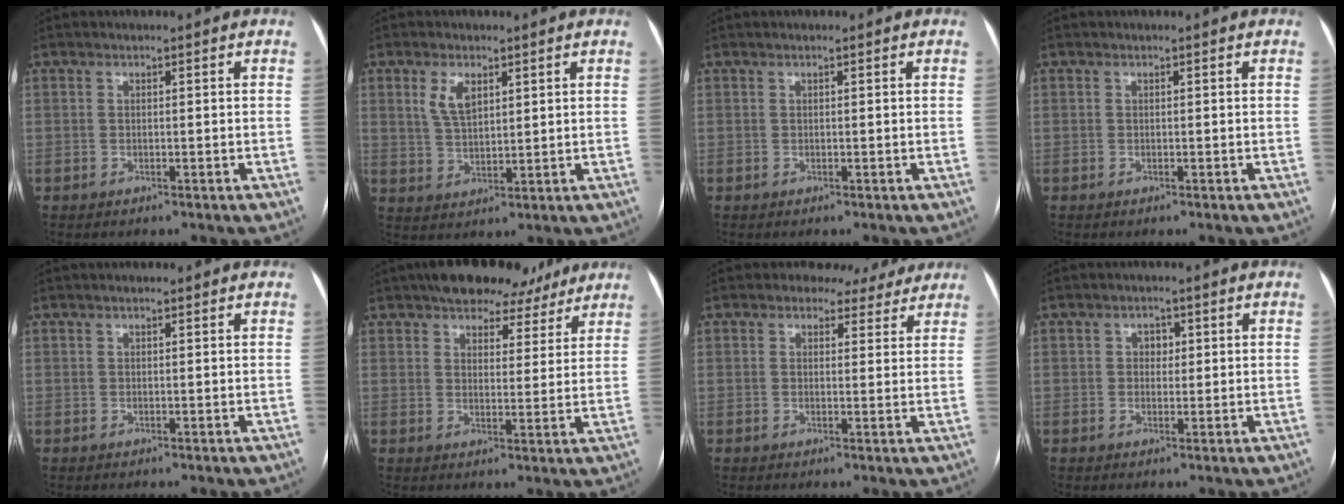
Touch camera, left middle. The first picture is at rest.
{"total": 4.8, "force": [2.3, 2.3, 3.5], "torque": [-0.074, 0.005, 0.049]}
{"total": 0.0}
{"total": 0.0}
{"total": 0.6, "force": [0.4, 0.2, 0.3], "torque": [-0.011, 0.006, 0.007]}
{"total": 12.1, "force": [9.8, 5.5, 4.3], "torque": [-0.038, 0.025, 0.126]}
{"total": 5.9, "force": [5.0, 3.1, 0.7], "torque": [0.005, 0.005, 0.046]}
{"total": 2.0, "force": [0.5, 1.5, 1.2], "torque": [-0.016, 0.006, 0.007]}